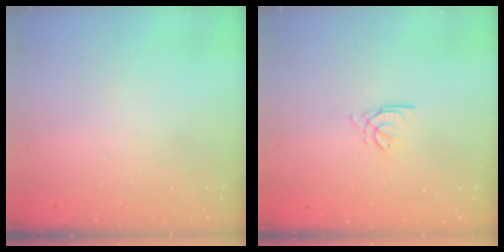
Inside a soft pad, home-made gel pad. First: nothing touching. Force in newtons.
{"total": 2.6, "press": 2.6, "slide": 0.1}